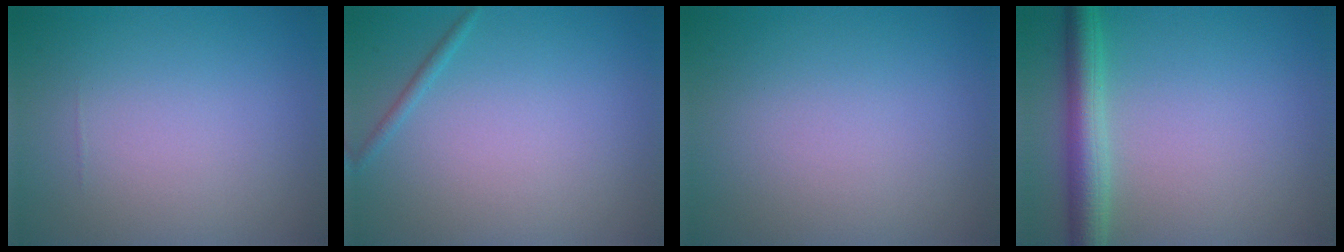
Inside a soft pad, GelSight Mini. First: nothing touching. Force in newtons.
{"total": 0.8, "press": 0.8, "slide": 0.0}
{"total": 0.0}
{"total": 4.1, "press": 4.1, "slide": 0.1}